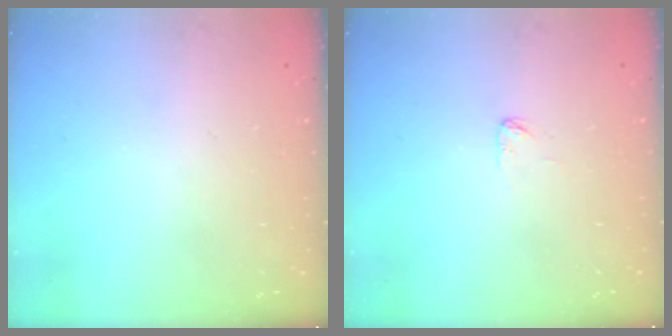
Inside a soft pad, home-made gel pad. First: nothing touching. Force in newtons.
{"total": 2.9, "press": 2.9, "slide": 0.1}